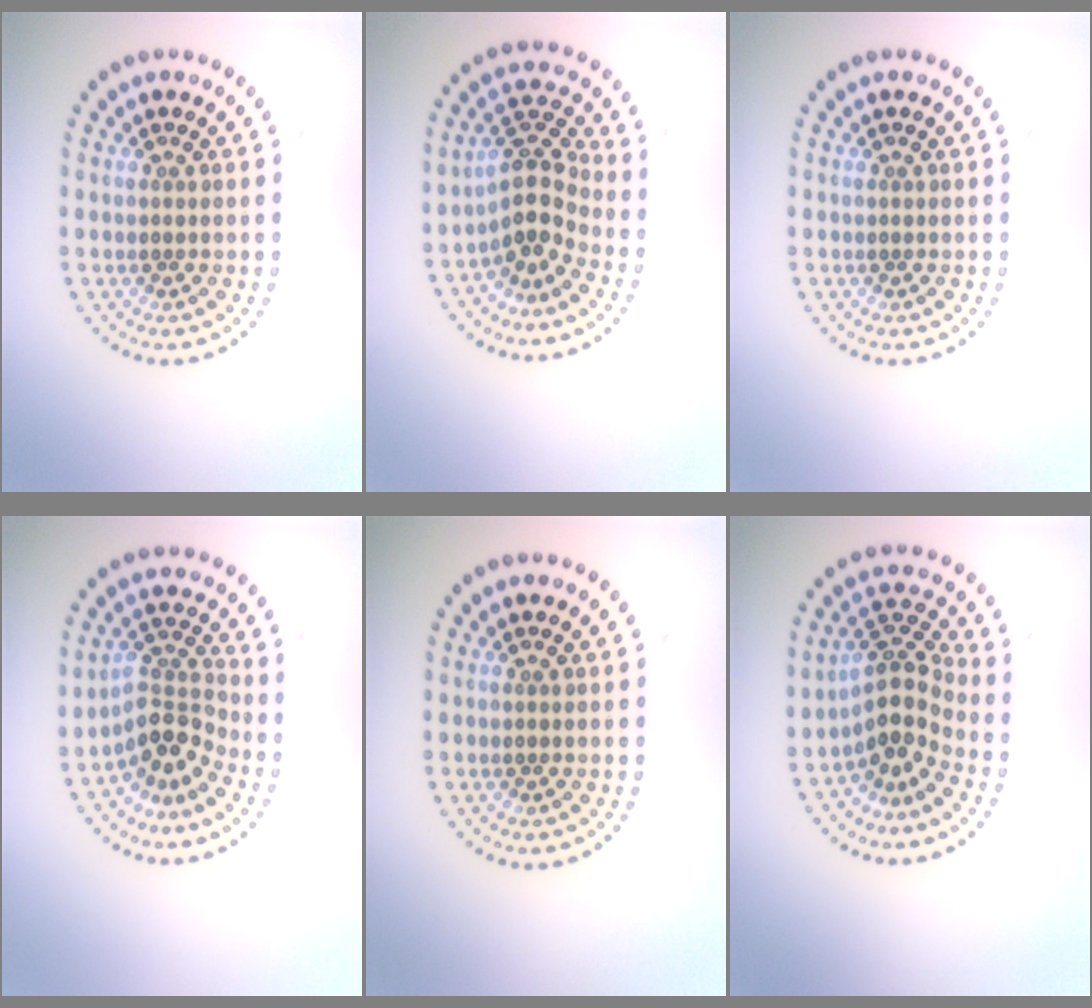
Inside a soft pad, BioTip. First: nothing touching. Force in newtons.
{"total": 3.5, "press": 2.6, "slide": 2.3}
{"total": 0.0}
{"total": 3.7, "press": 2.6, "slide": 2.7}
{"total": 0.0}
{"total": 3.8, "press": 2.7, "slide": 2.7}